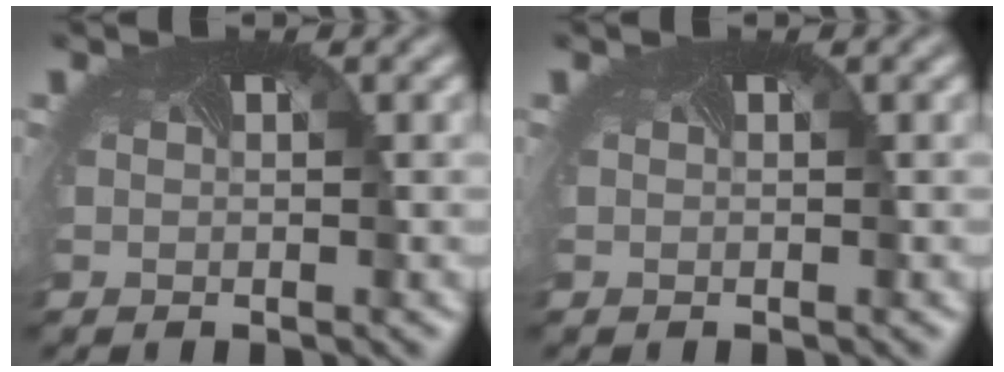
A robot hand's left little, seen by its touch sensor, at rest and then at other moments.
{"total": 0.0}